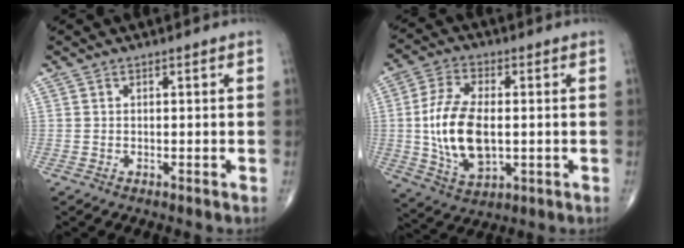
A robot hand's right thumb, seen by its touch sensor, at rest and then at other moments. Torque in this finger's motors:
{"motor_torque": [-0.19, 1.46, 0.86, 0.69, 0.45]}